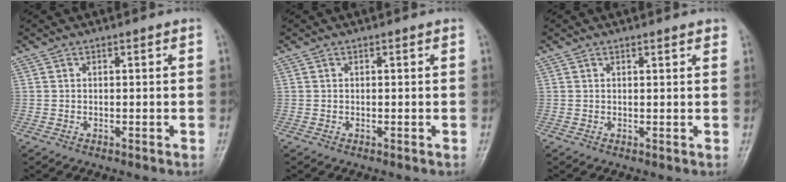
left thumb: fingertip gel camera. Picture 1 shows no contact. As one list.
[{"total": 0.0}, {"total": 1.6, "force": [1.3, 0.3, 1.0], "torque": [-0.008, -0.002, 0.015]}]